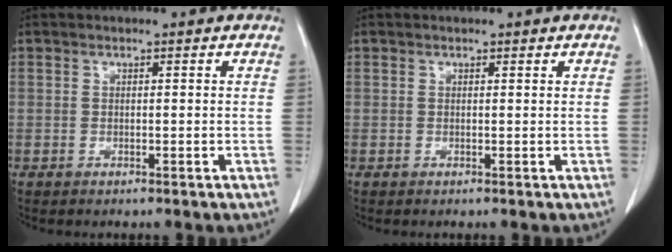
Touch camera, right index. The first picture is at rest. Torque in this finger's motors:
{"motor_torque": [-0.09, -0.01, -0.03, -0.01]}